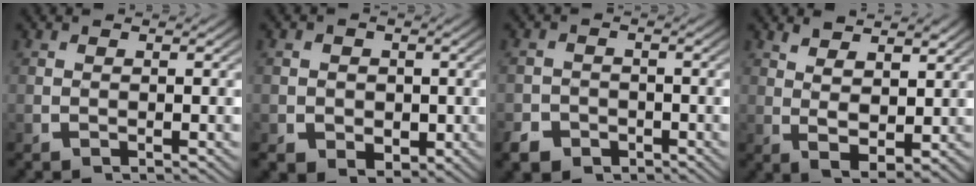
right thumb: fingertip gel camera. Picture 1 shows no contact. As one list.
[{"total": 4.7, "force": [-0.8, 4.0, 2.4], "torque": [-0.041, -0.025, -0.004]}, {"total": 3.9, "force": [-2.9, 2.5, 0.7], "torque": [-0.003, -0.019, -0.046]}, {"total": 4.2, "force": [1.5, 2.6, 3.0], "torque": [-0.055, -0.015, 0.037]}]